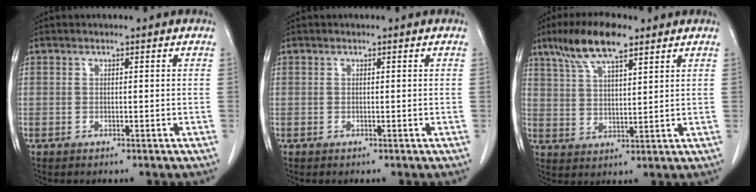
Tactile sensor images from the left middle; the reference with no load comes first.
{"total": 0.0}
{"total": 9.8, "force": [6.9, 2.2, 6.7], "torque": [-0.134, 0.016, 0.127]}